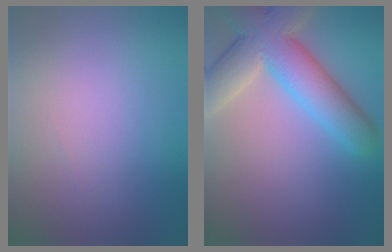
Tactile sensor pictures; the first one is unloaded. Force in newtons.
{"total": 9.0, "press": 9.0, "slide": 0.6}